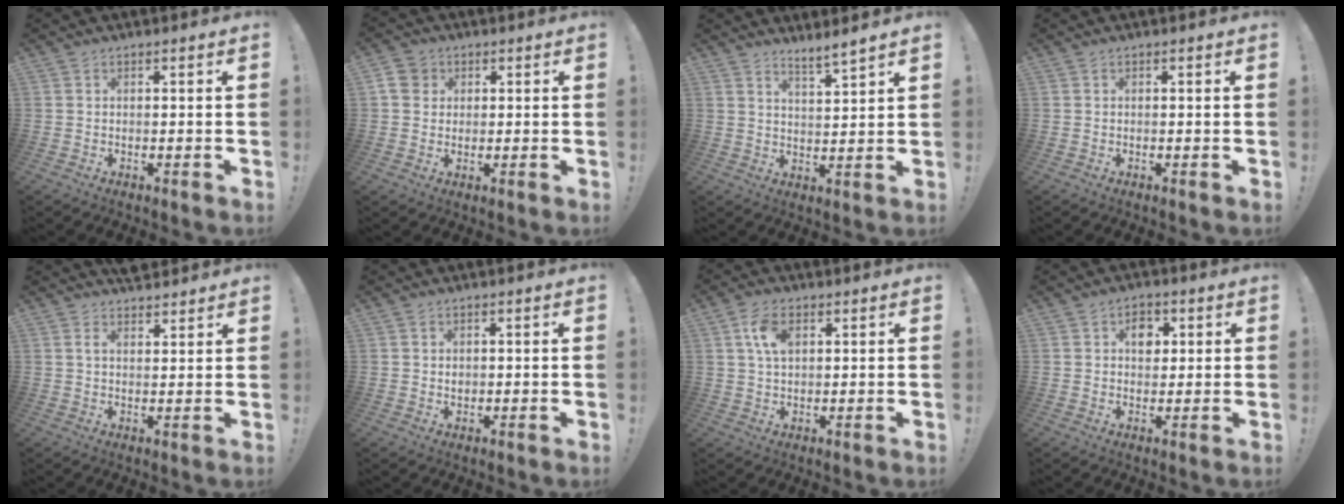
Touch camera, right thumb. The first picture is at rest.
{"total": 6.0, "force": [1.9, 5.2, 2.2], "torque": [-0.037, 0.002, 0.040]}
{"total": 5.2, "force": [4.6, -0.2, 2.4], "torque": [-0.038, -0.034, 0.077]}
{"total": 0.0}
{"total": 3.8, "force": [3.3, 1.4, 1.4], "torque": [-0.013, -0.020, 0.058]}
{"total": 1.3, "force": [0.2, 1.2, 0.3], "torque": [-0.007, 0.003, 0.003]}
{"total": 7.0, "force": [2.4, 4.2, 5.0], "torque": [-0.078, 0.000, 0.042]}
{"total": 5.5, "force": [1.3, 4.4, 3.0], "torque": [-0.029, 0.001, 0.017]}